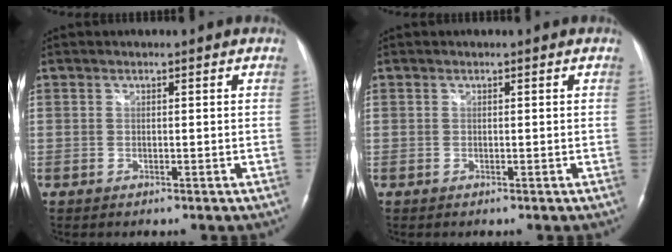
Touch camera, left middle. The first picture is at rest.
{"total": 0.0}